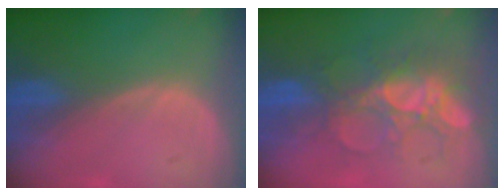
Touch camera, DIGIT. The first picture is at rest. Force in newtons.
{"total": 9.4, "press": 8.5, "slide": 4.0}